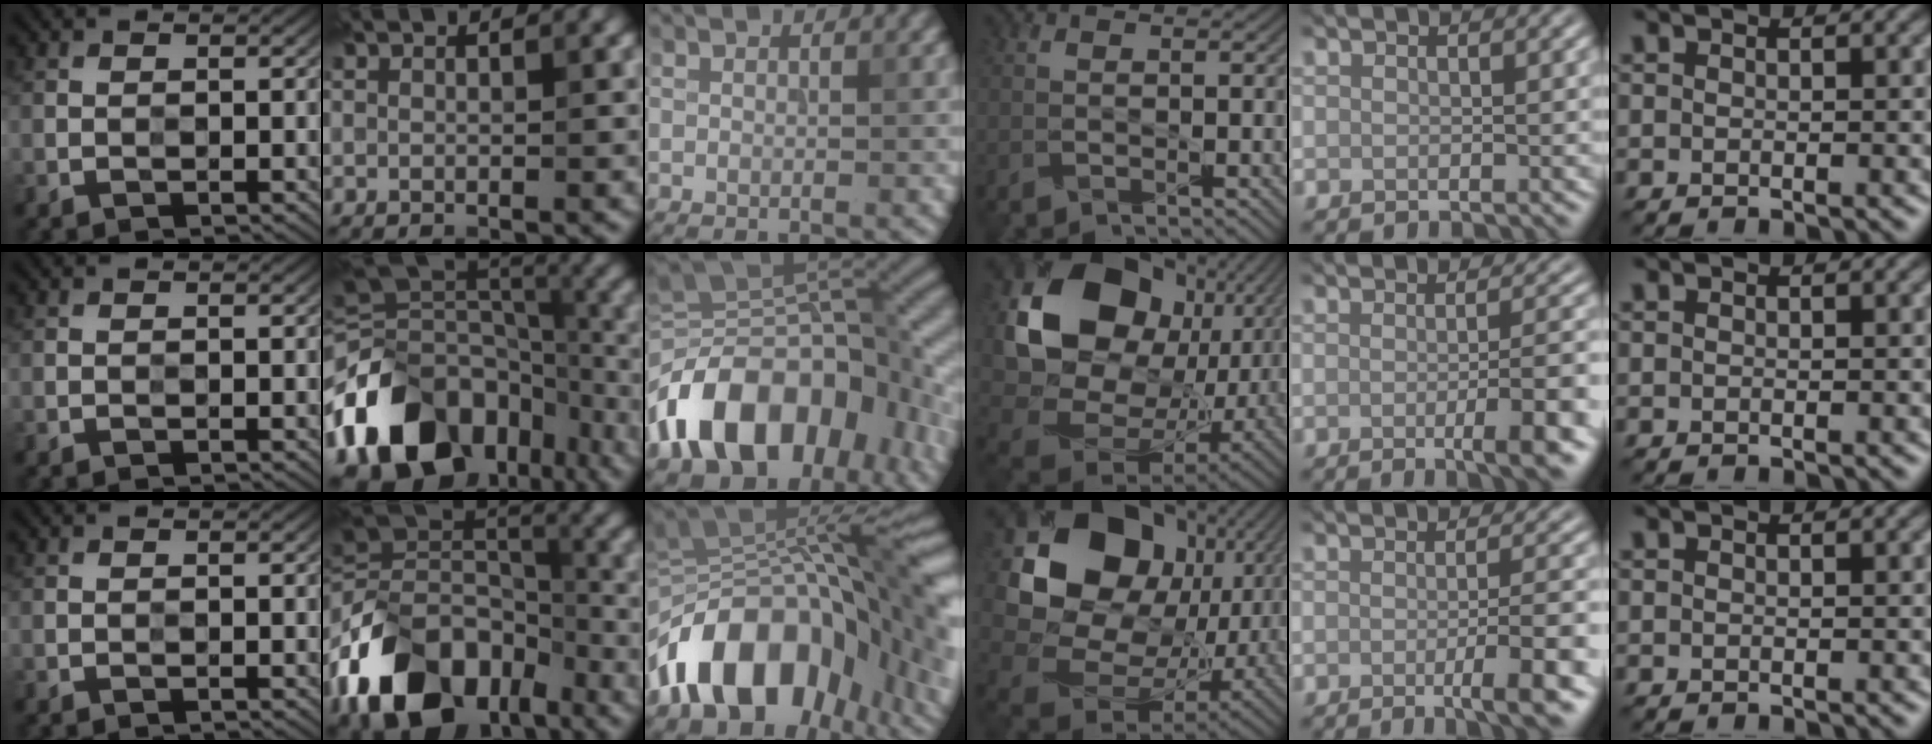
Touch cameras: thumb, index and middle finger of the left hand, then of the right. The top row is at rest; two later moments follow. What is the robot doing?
{"motion": "wipe", "object": "mirror"}